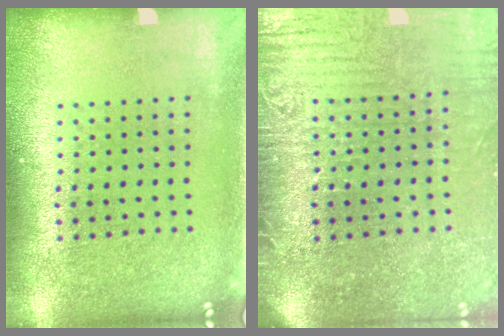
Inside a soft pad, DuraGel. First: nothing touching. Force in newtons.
{"total": 4.2, "press": 3.9, "slide": 1.7}